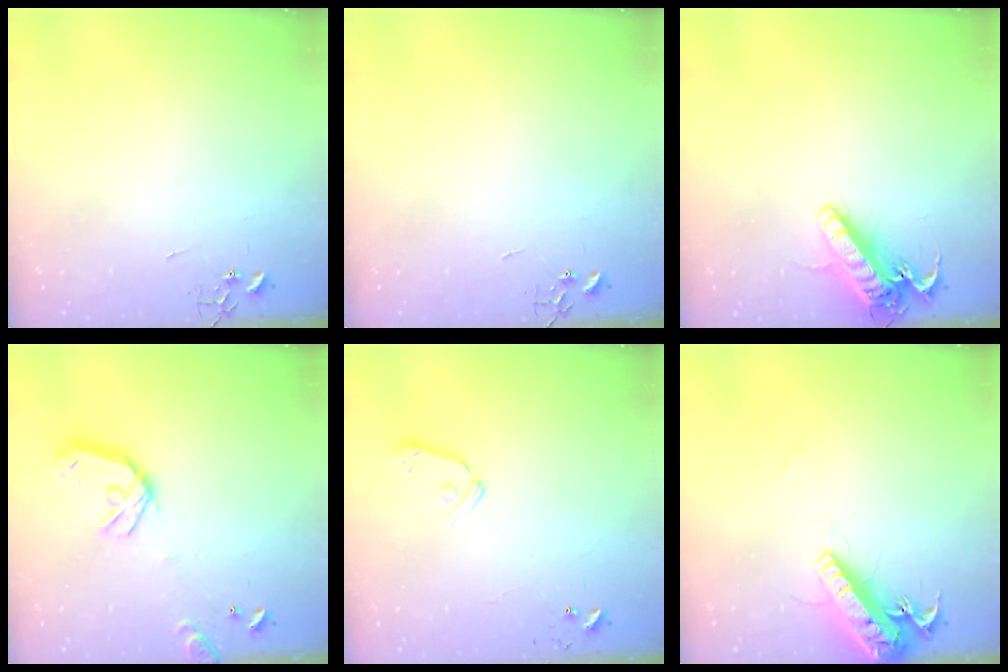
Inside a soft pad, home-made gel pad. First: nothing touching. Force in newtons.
{"total": 0.0}
{"total": 15.7, "press": 15.5, "slide": 2.4}
{"total": 14.4, "press": 14.2, "slide": 2.1}
{"total": 7.1, "press": 7.1, "slide": 0.5}
{"total": 16.5, "press": 16.2, "slide": 3.1}